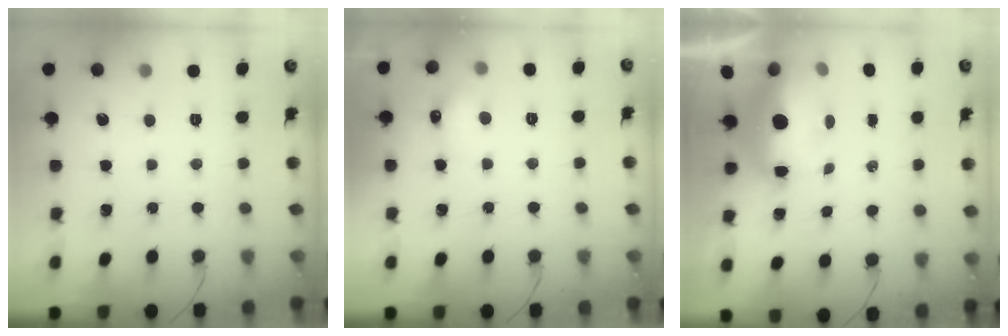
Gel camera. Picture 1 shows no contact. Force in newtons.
{"total": 6.7, "press": 6.5, "slide": 1.6}
{"total": 8.2, "press": 8.0, "slide": 1.8}